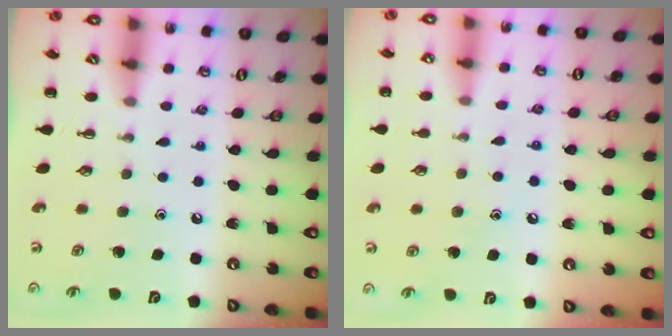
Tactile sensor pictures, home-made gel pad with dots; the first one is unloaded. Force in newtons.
{"total": 6.7, "press": 6.5, "slide": 1.7}